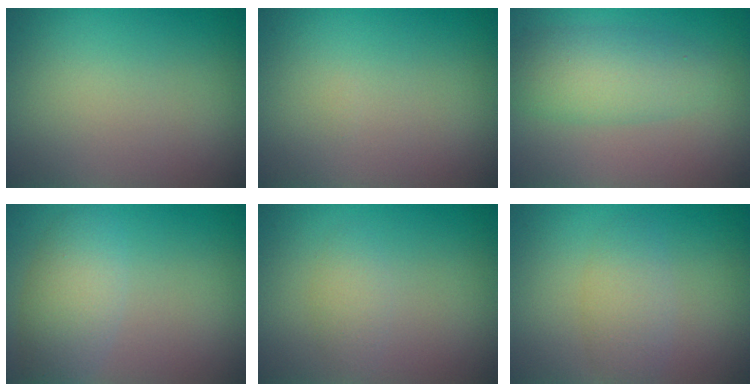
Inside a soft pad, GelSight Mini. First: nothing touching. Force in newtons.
{"total": 0.0}
{"total": 4.2, "press": 4.2, "slide": 0.2}
{"total": 3.2, "press": 3.2, "slide": 0.1}
{"total": 1.4, "press": 1.4, "slide": 0.1}
{"total": 2.5, "press": 2.5, "slide": 0.2}